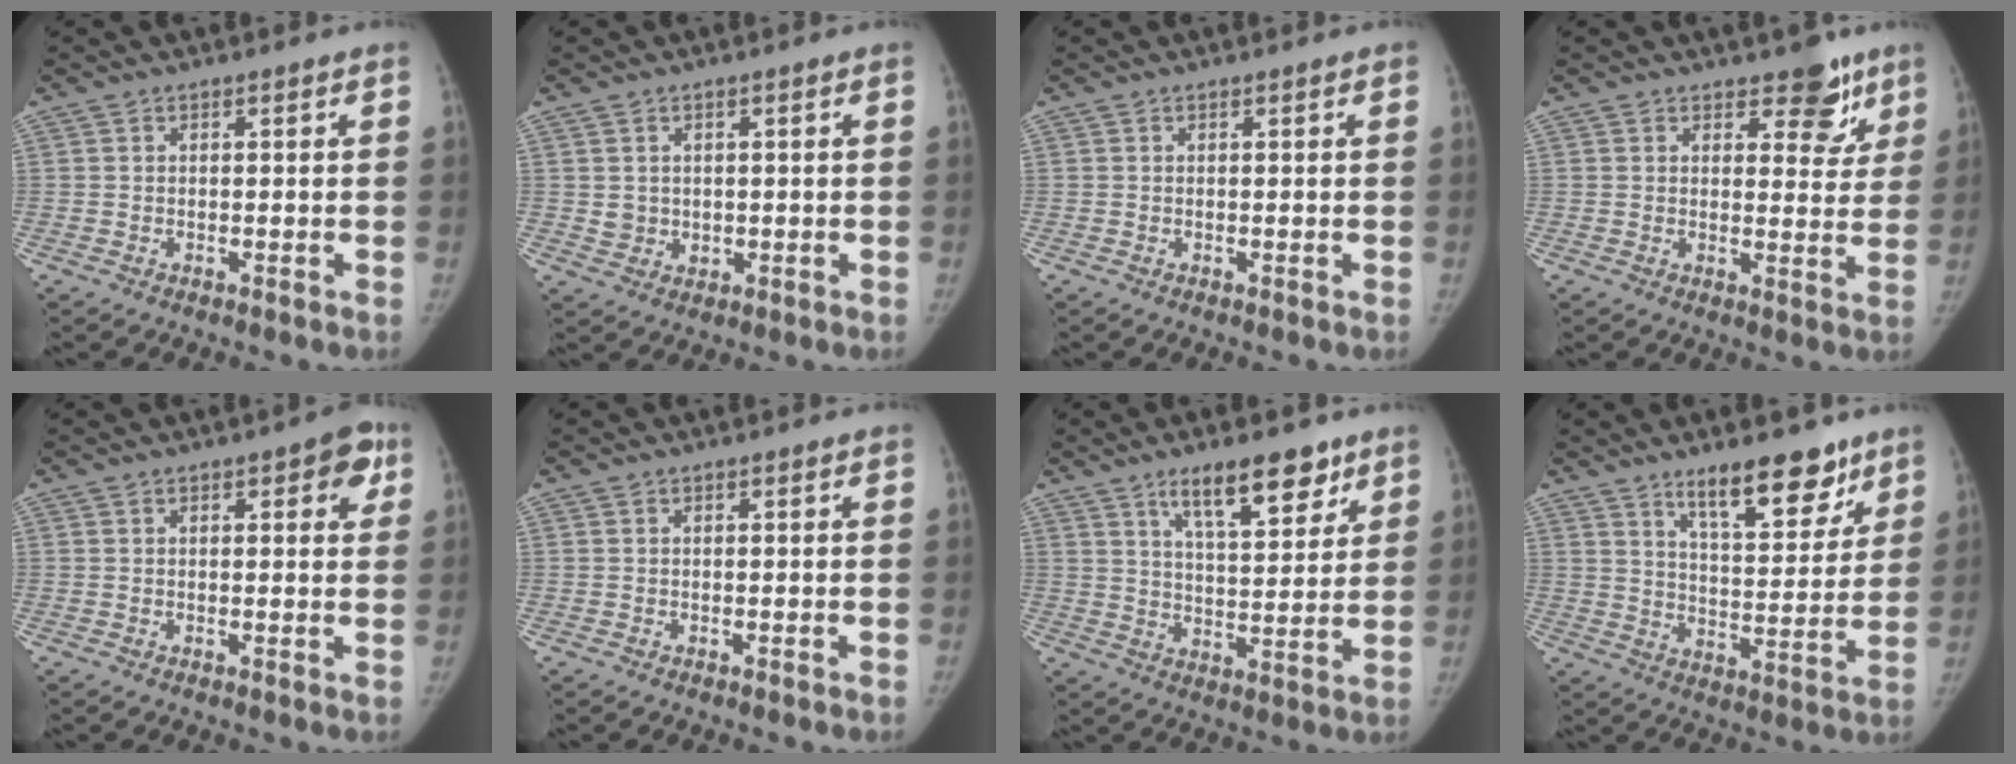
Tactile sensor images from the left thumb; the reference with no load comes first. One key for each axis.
{"total": 2.8, "fx": 0.4, "fy": 2.6, "fz": 0.9, "tx": -0.005, "ty": -0.003, "tz": 0.014}
{"total": 0.0}
{"total": 7.1, "fx": 4.7, "fy": 3.8, "fz": 3.7, "tx": -0.003, "ty": -0.024, "tz": 0.060}
{"total": 5.2, "fx": 2.3, "fy": 2.2, "fz": 4.2, "tx": -0.025, "ty": -0.002, "tz": 0.018}
{"total": 0.0}
{"total": 12.3, "fx": 7.9, "fy": 4.4, "fz": 8.4, "tx": -0.102, "ty": -0.042, "tz": 0.131}
{"total": 13.9, "fx": 9.6, "fy": 5.0, "fz": 8.8, "tx": -0.089, "ty": -0.062, "tz": 0.153}